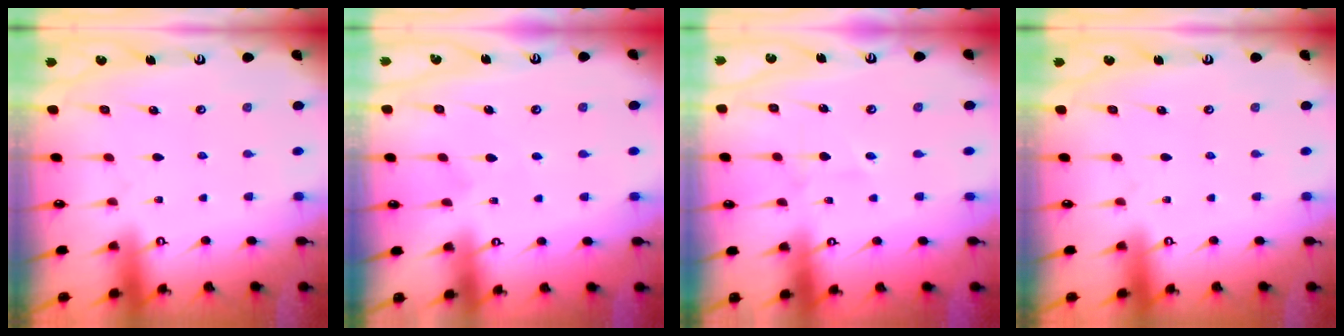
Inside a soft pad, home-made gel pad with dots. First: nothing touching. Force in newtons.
{"total": 4.0, "press": 3.9, "slide": 0.5}
{"total": 2.7, "press": 2.5, "slide": 0.9}
{"total": 0.0}